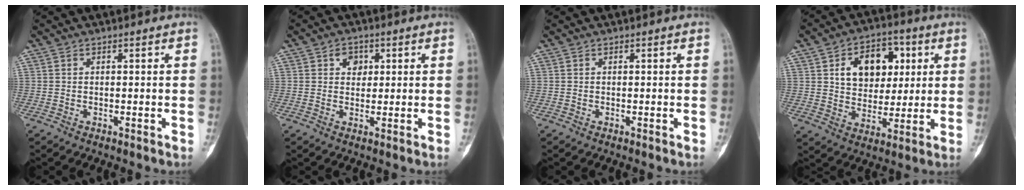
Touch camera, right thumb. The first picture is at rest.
{"total": 3.4, "force": [1.1, 2.7, 1.6], "torque": [-0.006, -0.001, 0.016]}
{"total": 0.0}
{"total": 13.7, "force": [4.0, 9.7, 8.8], "torque": [-0.087, -0.002, 0.067]}